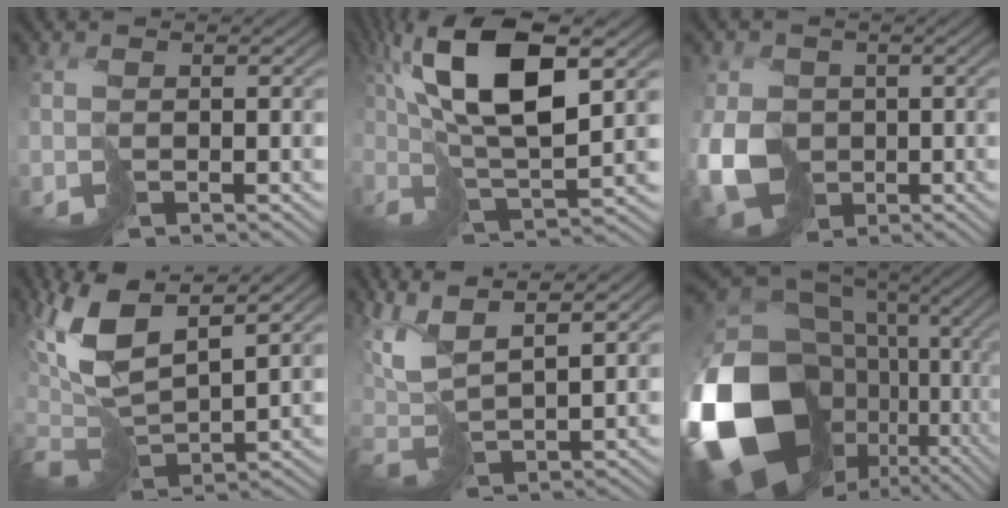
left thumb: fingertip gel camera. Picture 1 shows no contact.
{"total": 14.2, "force": [4.4, 5.3, 12.4], "torque": [-0.255, 0.009, 0.079]}
{"total": 9.3, "force": [-2.0, 7.7, 4.9], "torque": [-0.130, -0.031, -0.038]}
{"total": 11.6, "force": [5.4, 4.7, 9.1], "torque": [-0.219, 0.006, 0.101]}
{"total": 8.4, "force": [4.3, 3.1, 6.5], "torque": [-0.176, 0.001, 0.090]}
{"total": 22.6, "force": [-4.6, 17.8, 13.1], "torque": [-0.323, -0.064, -0.057]}